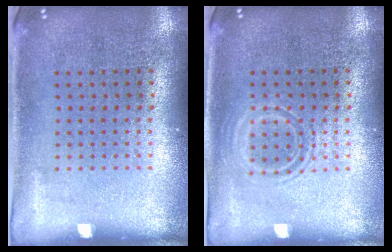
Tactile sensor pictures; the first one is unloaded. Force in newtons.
{"total": 1.0, "press": 0.9, "slide": 0.3}